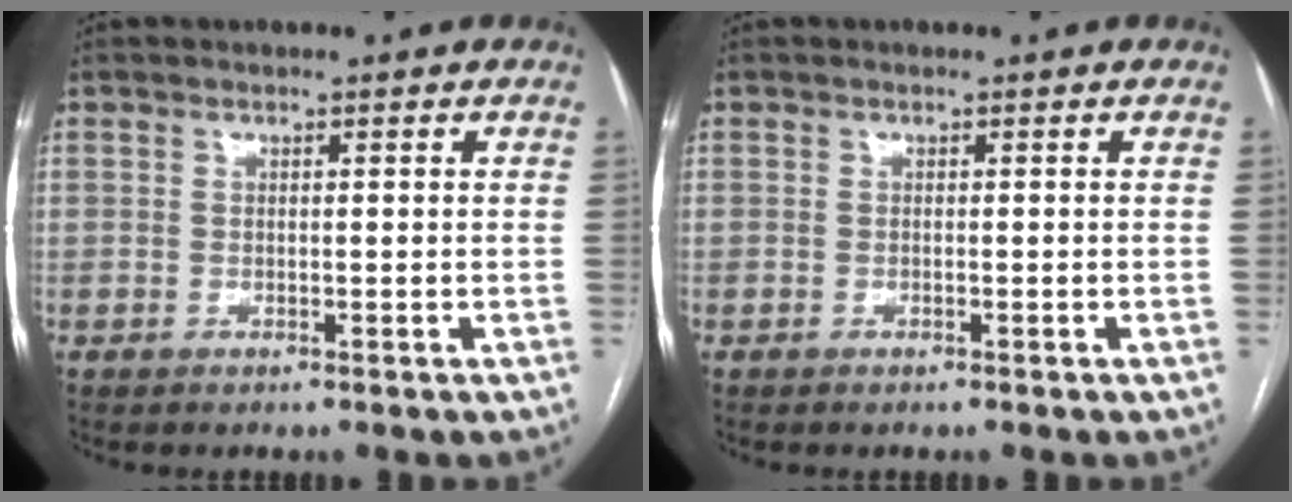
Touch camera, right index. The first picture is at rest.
{"total": 0.0}